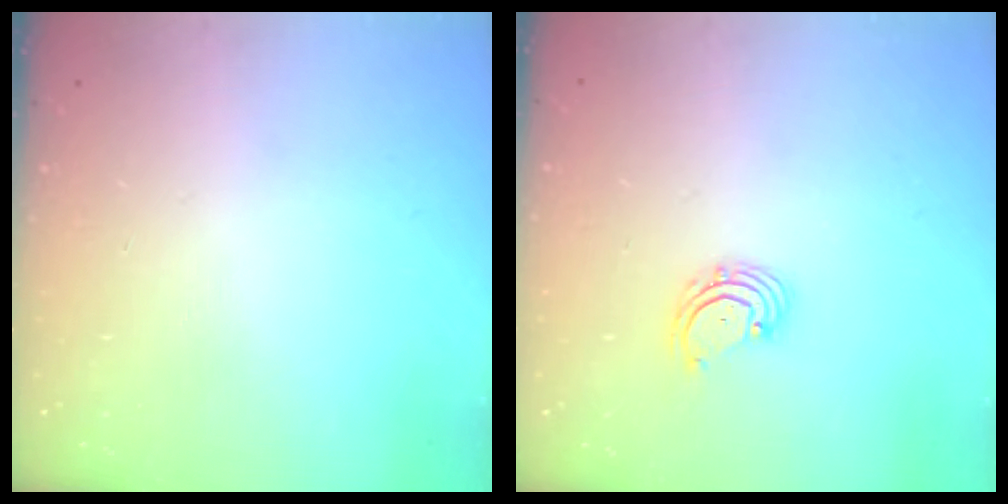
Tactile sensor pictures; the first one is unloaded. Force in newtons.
{"total": 2.6, "press": 2.5, "slide": 0.6}